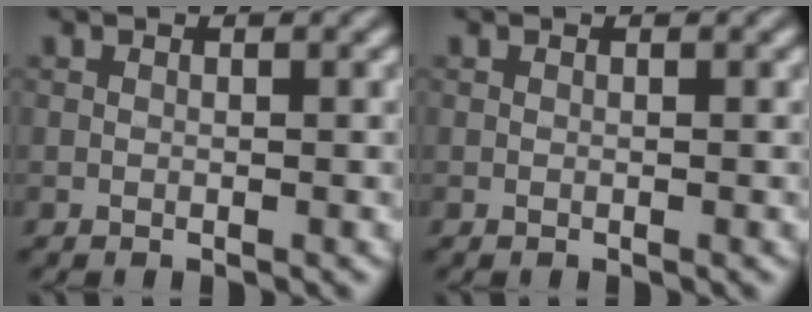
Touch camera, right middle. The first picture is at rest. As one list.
[{"total": 0.0}]